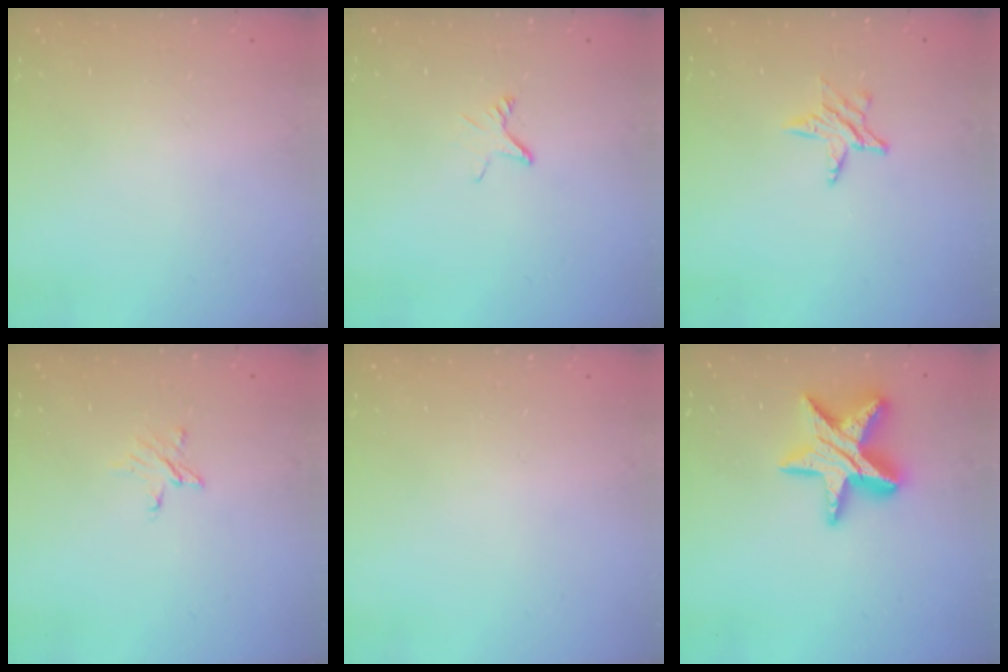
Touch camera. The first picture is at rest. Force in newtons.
{"total": 2.3, "press": 2.3, "slide": 0.2}
{"total": 5.0, "press": 5.0, "slide": 0.6}
{"total": 2.5, "press": 2.5, "slide": 0.2}
{"total": 0.0}
{"total": 16.7, "press": 16.7, "slide": 1.3}